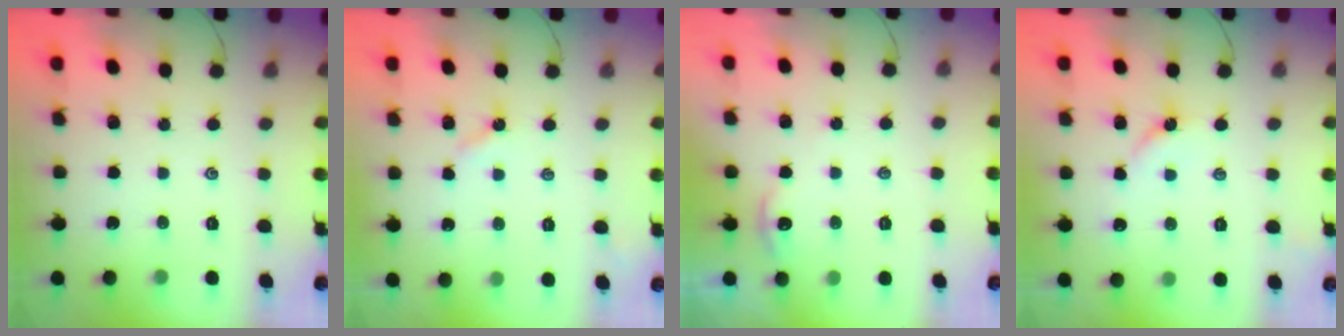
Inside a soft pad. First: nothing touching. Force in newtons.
{"total": 2.8, "press": 2.8, "slide": 0.5}
{"total": 2.5, "press": 2.5, "slide": 0.3}
{"total": 2.7, "press": 2.6, "slide": 0.6}